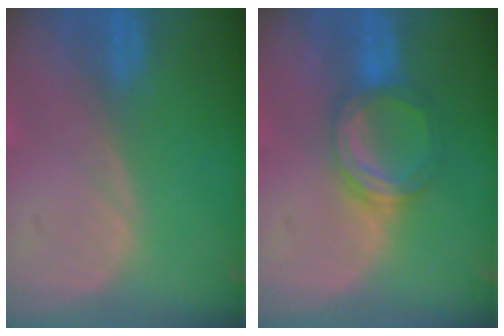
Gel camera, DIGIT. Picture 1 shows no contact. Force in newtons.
{"total": 5.1, "press": 5.1, "slide": 0.3}